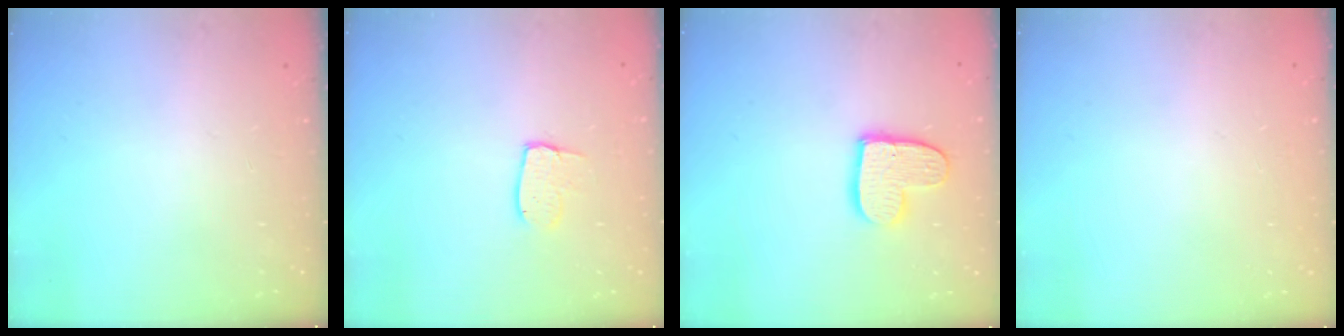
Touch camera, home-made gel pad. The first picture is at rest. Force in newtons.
{"total": 5.1, "press": 5.1, "slide": 0.4}
{"total": 12.1, "press": 12.0, "slide": 0.9}
{"total": 0.0}